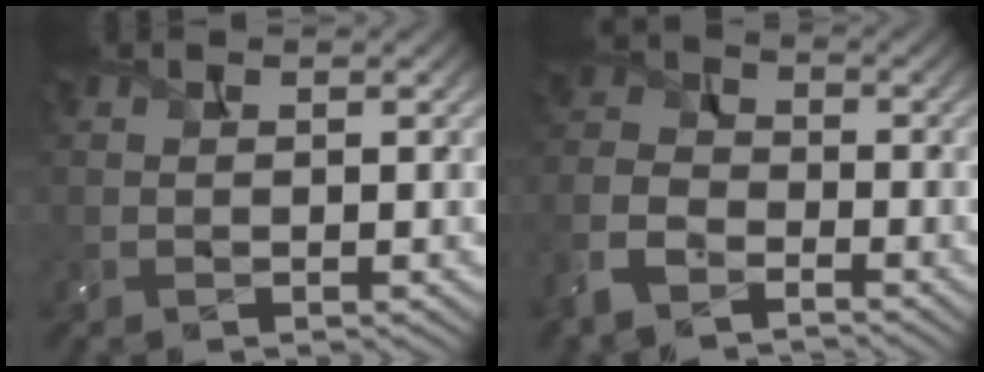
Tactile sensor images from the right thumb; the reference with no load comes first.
{"total": 7.5, "force": [-4.8, 4.3, 3.9], "torque": [-0.107, -0.012, -0.111]}